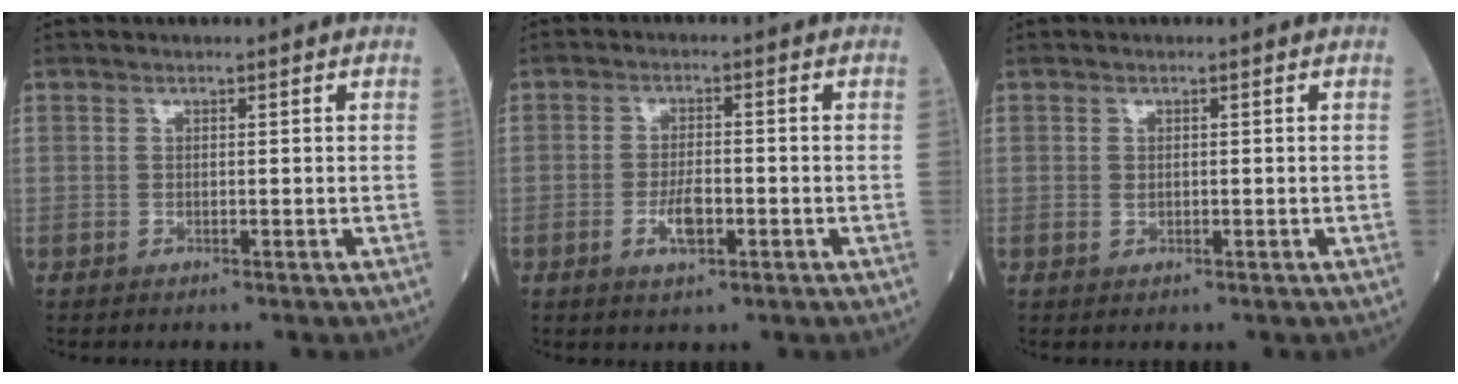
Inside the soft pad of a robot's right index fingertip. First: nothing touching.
{"total": 4.2, "force": [-1.5, 1.4, 3.7], "torque": [-0.070, 0.000, -0.024]}
{"total": 0.8, "force": [0.1, 0.6, 0.4], "torque": [-0.007, 0.000, 0.003]}